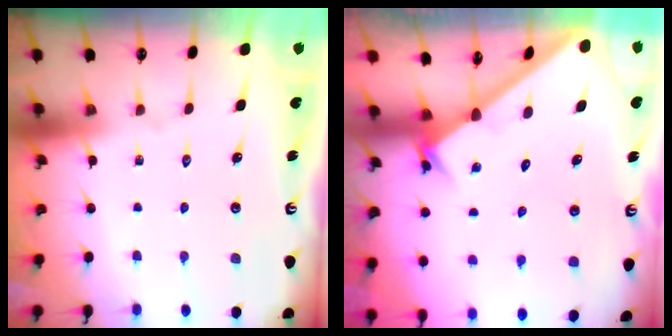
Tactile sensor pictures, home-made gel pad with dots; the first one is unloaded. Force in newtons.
{"total": 2.2, "press": 2.2, "slide": 0.2}